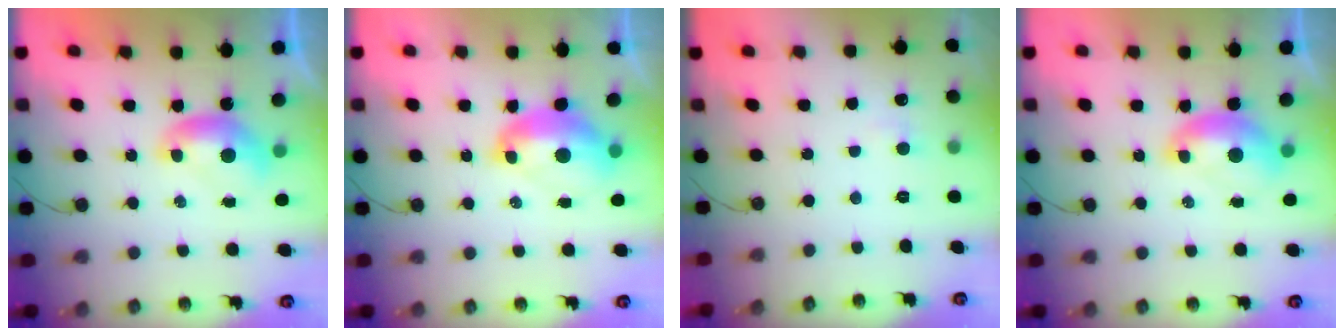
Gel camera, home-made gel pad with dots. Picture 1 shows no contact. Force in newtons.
{"total": 4.8, "press": 4.7, "slide": 0.8}
{"total": 1.7, "press": 1.5, "slide": 0.7}
{"total": 1.5, "press": 1.4, "slide": 0.6}